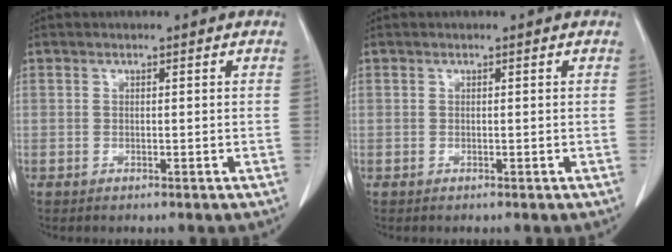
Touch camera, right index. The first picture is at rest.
{"total": 0.0}